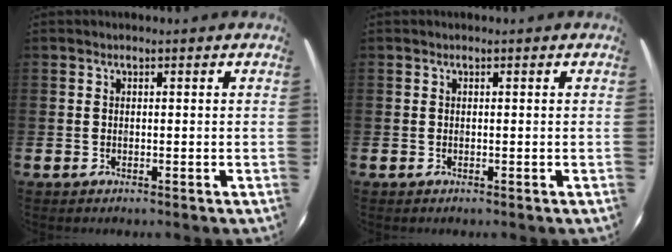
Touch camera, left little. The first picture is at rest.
{"total": 0.0}